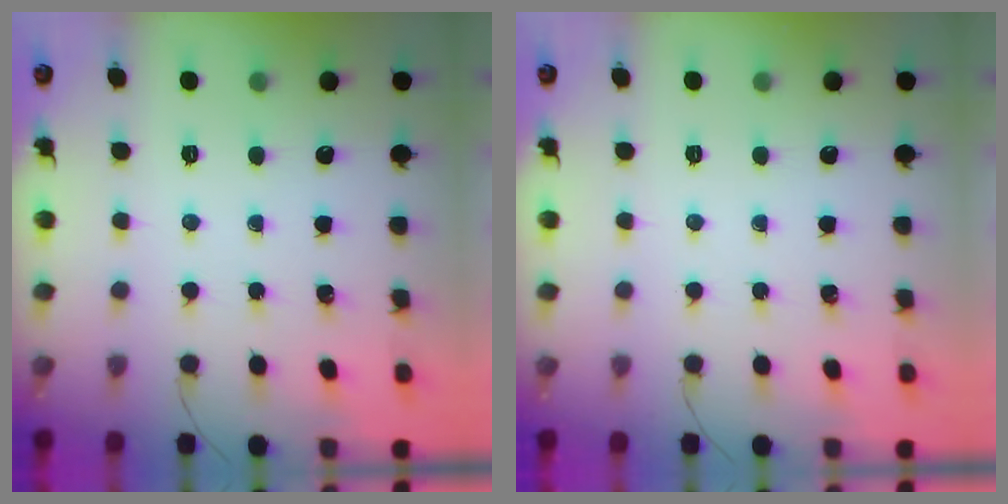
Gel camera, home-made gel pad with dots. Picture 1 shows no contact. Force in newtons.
{"total": 0.0}